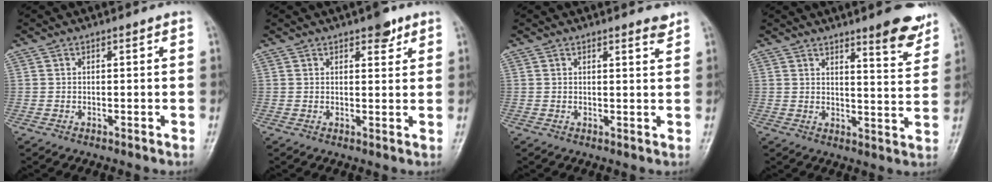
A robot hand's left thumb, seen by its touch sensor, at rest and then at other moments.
{"total": 3.7, "force": [2.4, 1.6, 2.3], "torque": [-0.015, -0.011, 0.032]}
{"total": 2.1, "force": [1.8, 0.4, 1.1], "torque": [-0.009, -0.013, 0.023]}
{"total": 9.0, "force": [6.3, 1.9, 6.1], "torque": [-0.057, -0.042, 0.085]}